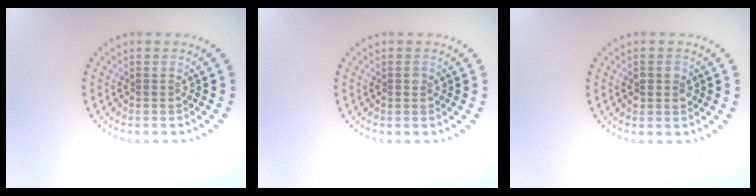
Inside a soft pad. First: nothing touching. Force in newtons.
{"total": 0.8, "press": 0.8, "slide": 0.0}
{"total": 1.2, "press": 1.2, "slide": 0.2}